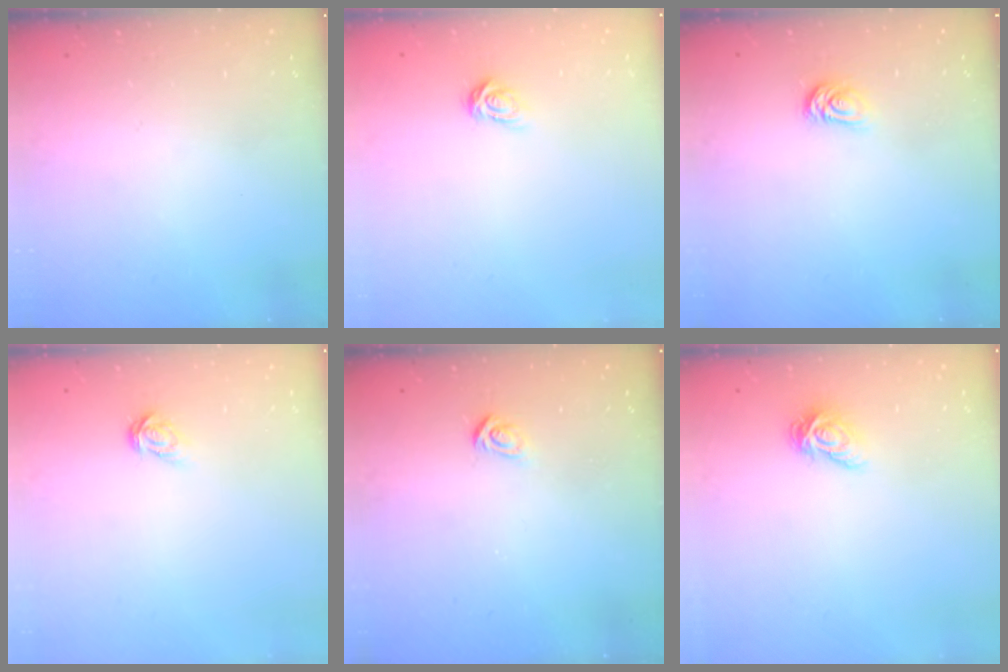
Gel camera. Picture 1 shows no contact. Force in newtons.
{"total": 3.8, "press": 3.8, "slide": 0.4}
{"total": 4.4, "press": 4.3, "slide": 0.5}
{"total": 3.7, "press": 3.7, "slide": 0.1}
{"total": 3.0, "press": 2.9, "slide": 0.4}
{"total": 4.7, "press": 4.7, "slide": 0.0}